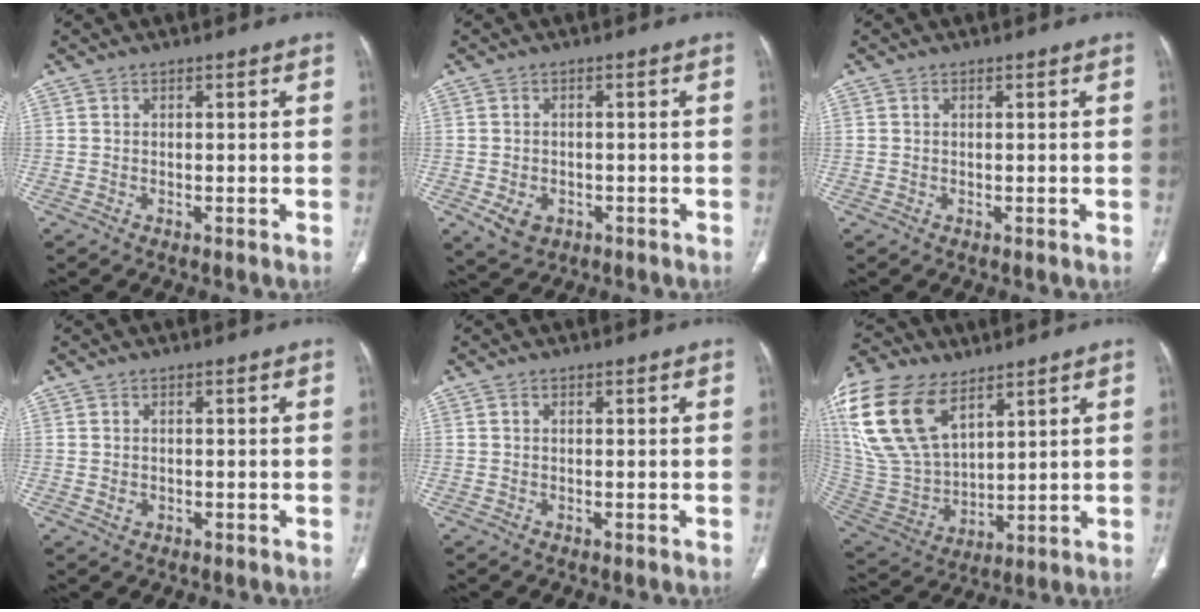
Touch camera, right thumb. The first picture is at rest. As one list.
[{"total": 4.5, "force": [-1.7, 3.4, 2.4], "torque": [-0.039, 0.004, -0.016]}, {"total": 0.0}, {"total": 1.2, "force": [-0.2, 0.9, 0.7], "torque": [-0.016, 0.004, 0.001]}, {"total": 0.0}, {"total": 24.1, "force": [12.4, 13.4, 15.7], "torque": [-0.351, -0.018, 0.249]}]